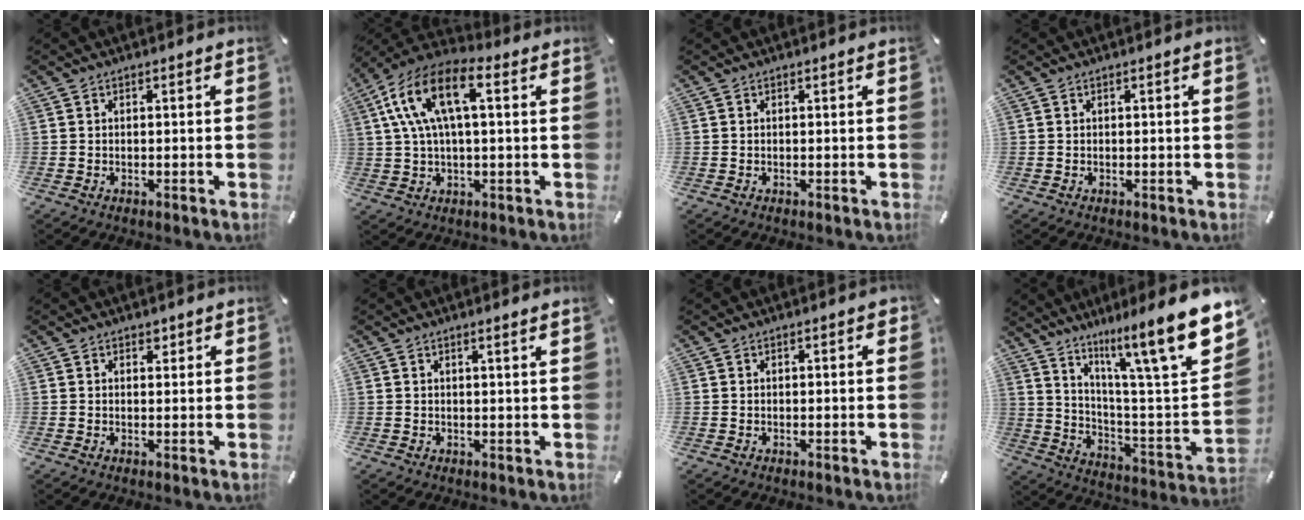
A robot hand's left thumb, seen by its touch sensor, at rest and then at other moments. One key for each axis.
{"total": 12.6, "fx": 3.8, "fy": 5.6, "fz": 10.7, "tx": -0.237, "ty": 0.000, "tz": 0.065}
{"total": 0.0}
{"total": 0.0}
{"total": 1.3, "fx": 0.7, "fy": 1.0, "fz": 0.3, "tx": 0.001, "ty": -0.001, "tz": 0.012}
{"total": 1.1, "fx": 0.8, "fy": -0.2, "fz": 0.8, "tx": -0.014, "ty": -0.002, "tz": 0.014}
{"total": 0.7, "fx": 0.2, "fy": 0.4, "fz": 0.5, "tx": -0.009, "ty": 0.004, "tz": 0.001}
{"total": 19.0, "fx": 13.0, "fy": 3.1, "fz": 13.6, "tx": -0.200, "ty": -0.103, "tz": 0.195}